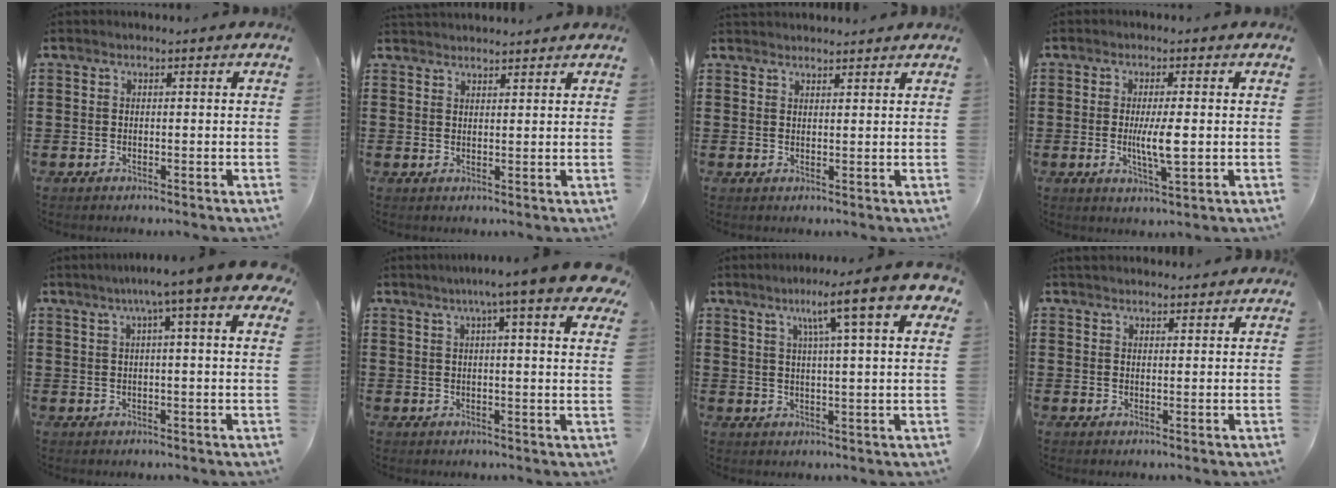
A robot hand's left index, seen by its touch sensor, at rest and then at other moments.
{"total": 2.0, "force": [2.0, 0.1, 0.0], "torque": [-0.004, 0.000, 0.038]}
{"total": 1.8, "force": [1.8, 0.2, 0.1], "torque": [-0.004, 0.002, 0.036]}
{"total": 5.3, "force": [-0.2, 0.8, 5.2], "torque": [-0.106, -0.009, -0.009]}
{"total": 6.7, "force": [3.6, -0.4, 5.7], "torque": [-0.108, -0.003, 0.058]}
{"total": 8.4, "force": [5.7, 0.1, 6.2], "torque": [-0.109, -0.012, 0.094]}
{"total": 10.8, "force": [5.7, 0.8, 9.2], "torque": [-0.165, -0.008, 0.087]}
{"total": 2.0, "force": [2.0, 0.4, 0.0], "torque": [-0.005, 0.002, 0.040]}